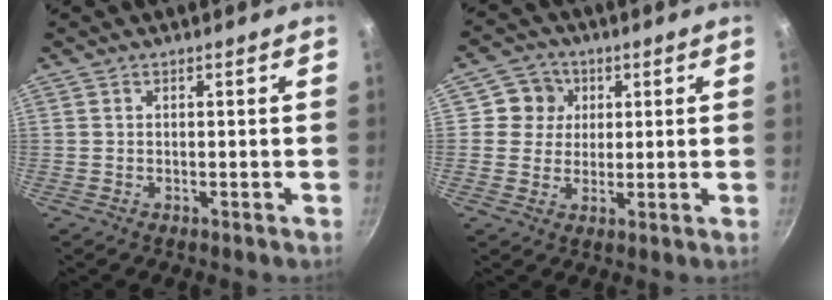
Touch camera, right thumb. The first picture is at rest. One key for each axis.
{"total": 6.4, "fx": 1.5, "fy": 6.1, "fz": 1.2, "tx": 0.018, "ty": 0.006, "tz": 0.020}